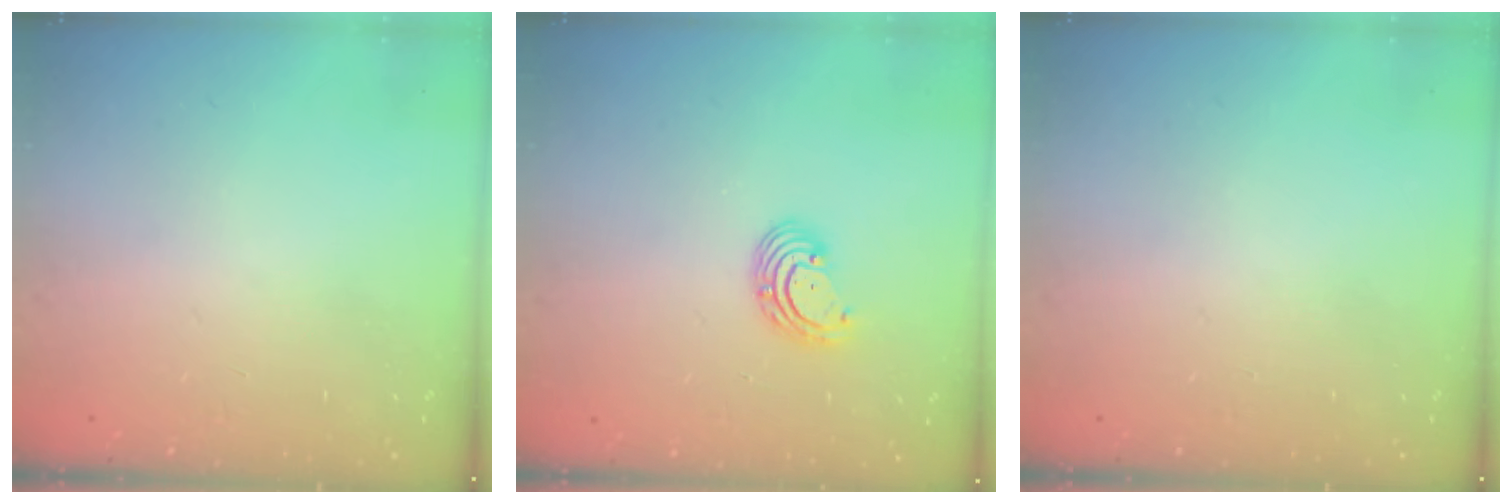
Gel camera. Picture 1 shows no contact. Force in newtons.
{"total": 3.5, "press": 3.5, "slide": 0.2}
{"total": 0.0}